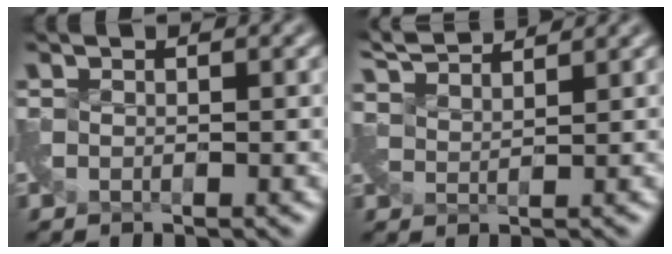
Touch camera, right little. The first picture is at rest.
{"total": 4.4, "force": [4.4, -0.1, 0.3], "torque": [-0.021, 0.008, 0.082]}